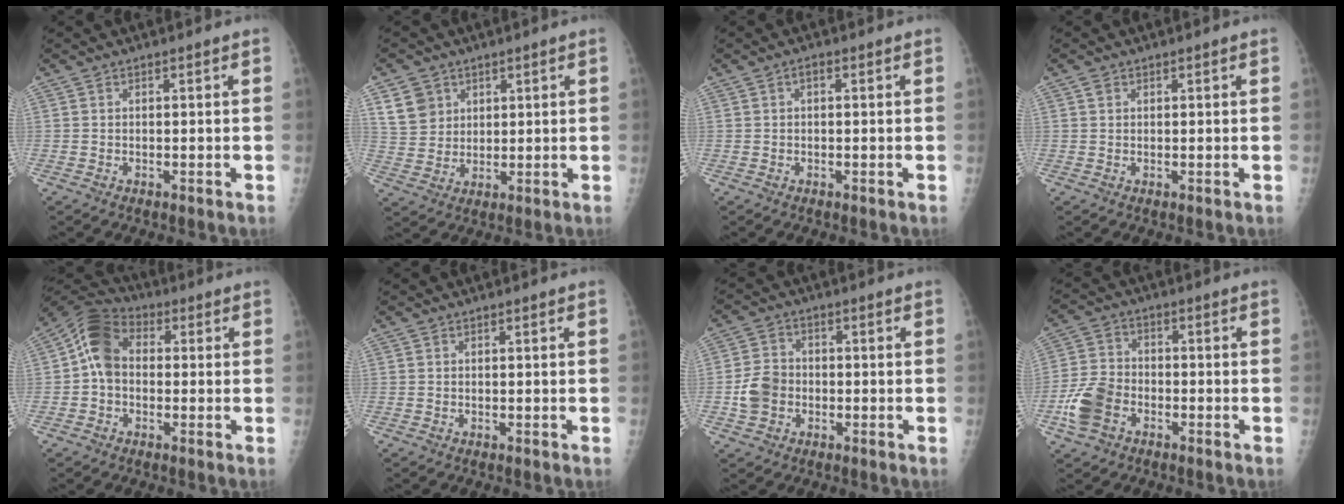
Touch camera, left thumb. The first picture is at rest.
{"total": 6.8, "force": [3.2, 5.6, 2.0], "torque": [-0.014, -0.016, 0.068]}
{"total": 1.0, "force": [0.1, 0.5, 0.8], "torque": [-0.007, 0.003, -0.004]}
{"total": 0.9, "force": [0.4, 0.8, 0.4], "torque": [0.000, -0.001, 0.005]}
{"total": 8.9, "force": [0.0, 6.8, 5.8], "torque": [-0.095, 0.026, -0.017]}
{"total": 0.0}
{"total": 6.3, "force": [-1.5, 5.2, 3.3], "torque": [-0.053, 0.015, -0.032]}
{"total": 8.5, "force": [-3.6, 5.9, 5.0], "torque": [-0.104, 0.018, -0.071]}